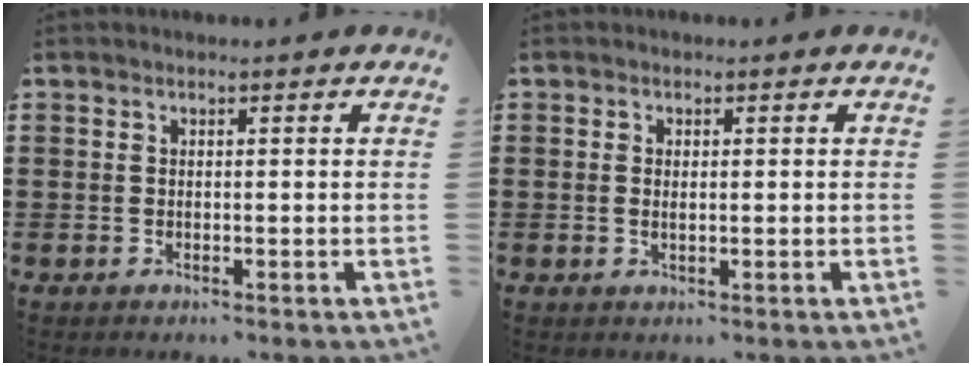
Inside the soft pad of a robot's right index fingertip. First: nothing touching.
{"total": 1.2, "force": [0.0, 0.5, 1.0], "torque": [-0.021, 0.004, -0.001]}